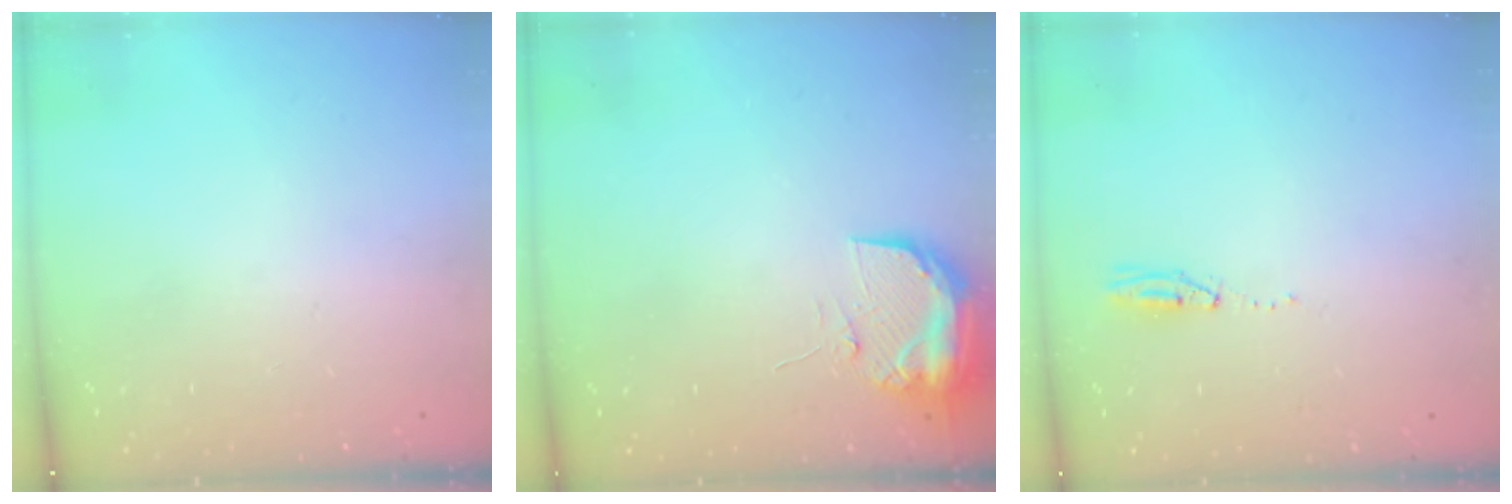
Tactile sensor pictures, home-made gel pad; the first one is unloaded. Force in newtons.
{"total": 10.4, "press": 10.4, "slide": 1.2}
{"total": 4.2, "press": 2.6, "slide": 3.3}